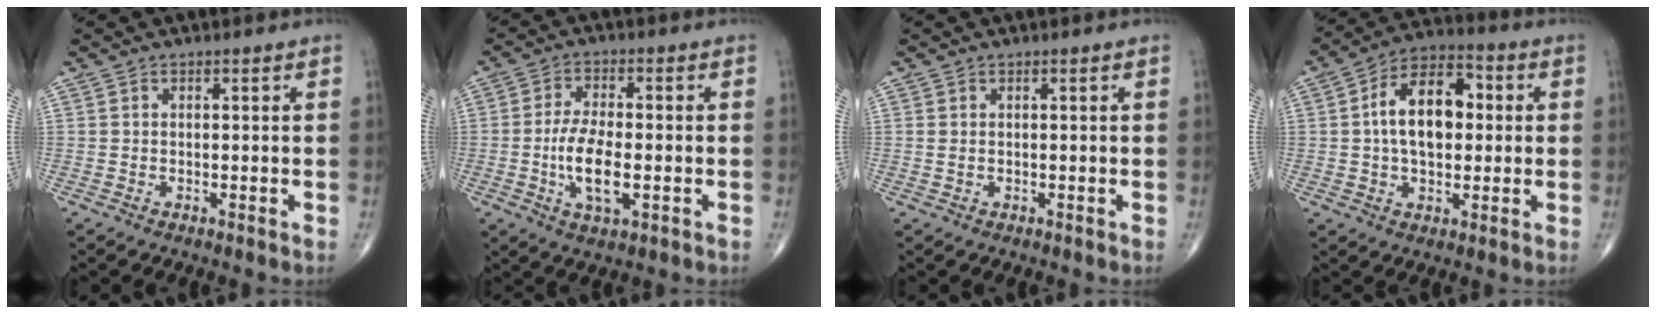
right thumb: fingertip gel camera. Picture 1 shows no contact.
{"total": 8.7, "force": [-1.7, 3.5, 7.8], "torque": [-0.153, 0.003, -0.031]}
{"total": 0.7, "force": [0.1, 0.5, 0.5], "torque": [-0.012, 0.004, 0.006]}
{"total": 13.9, "force": [1.3, 8.4, 11.0], "torque": [-0.166, 0.025, 0.013]}